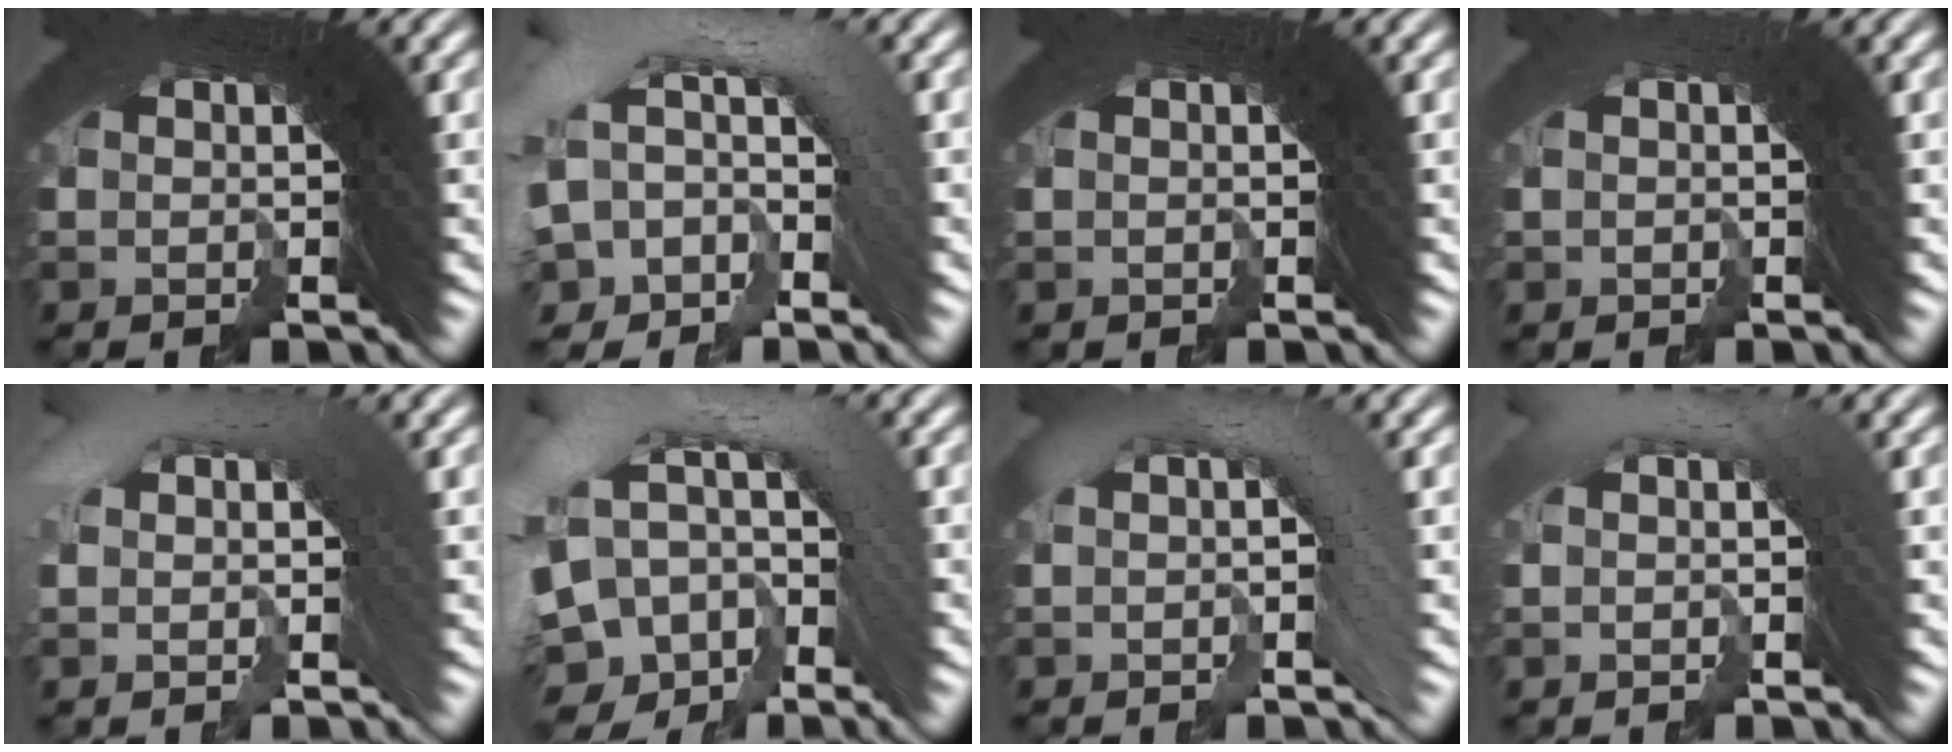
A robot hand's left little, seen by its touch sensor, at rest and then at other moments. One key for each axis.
{"total": 7.6, "fx": -0.6, "fy": 5.5, "fz": 5.1, "tx": -0.096, "ty": 0.021, "tz": -0.031}
{"total": 0.0}
{"total": 1.2, "fx": -0.8, "fy": -0.3, "fz": -0.9, "tx": 0.022, "ty": 0.004, "tz": -0.012}
{"total": 1.9, "fx": 0.8, "fy": 0.4, "fz": 1.7, "tx": -0.020, "ty": 0.033, "tz": 0.010}
{"total": 9.9, "fx": -1.4, "fy": 7.4, "fz": 6.4, "tx": -0.134, "ty": 0.007, "tz": -0.037}
{"total": 1.9, "fx": 0.4, "fy": -0.1, "fz": 1.8, "tx": -0.012, "ty": 0.022, "tz": 0.004}
{"total": 1.4, "fx": 0.8, "fy": -0.2, "fz": 1.1, "tx": -0.004, "ty": 0.032, "tz": 0.006}